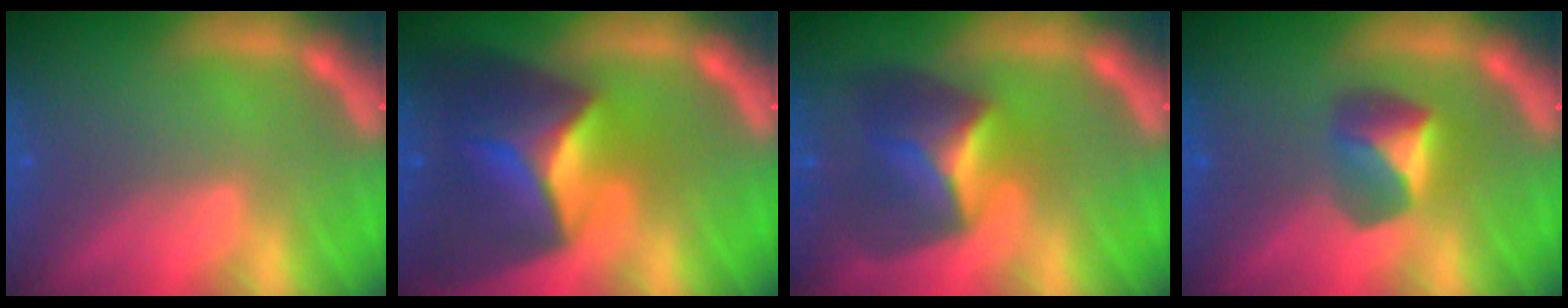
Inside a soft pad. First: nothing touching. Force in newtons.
{"total": 10.0}
{"total": 6.4}
{"total": 3.4}